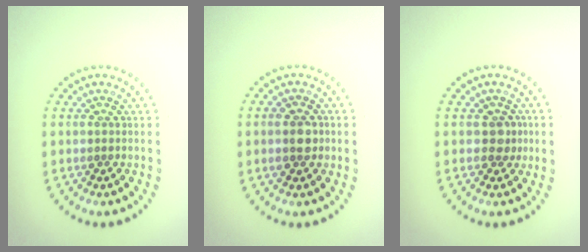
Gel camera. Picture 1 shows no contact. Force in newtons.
{"total": 2.5, "press": 2.5, "slide": 0.2}
{"total": 1.7, "press": 1.6, "slide": 0.6}